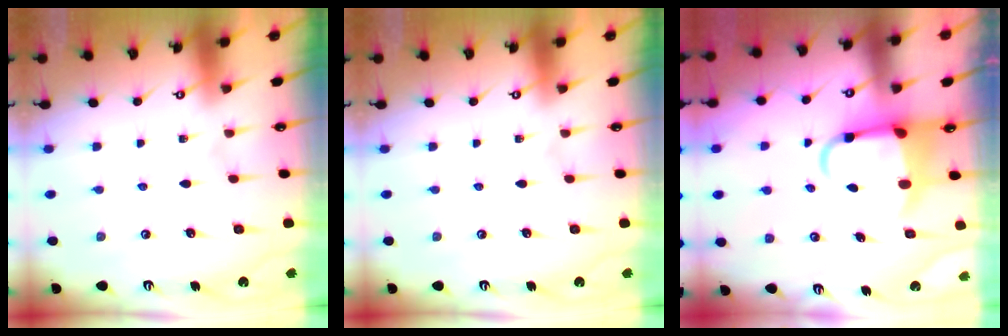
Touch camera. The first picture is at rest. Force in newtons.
{"total": 0.0}
{"total": 6.7, "press": 6.5, "slide": 1.6}